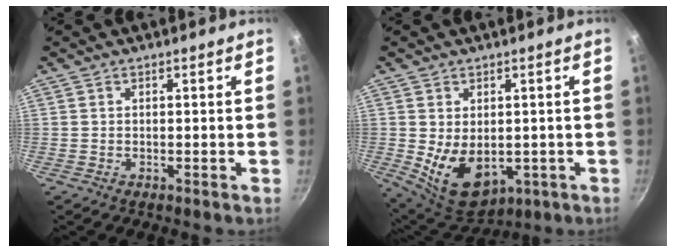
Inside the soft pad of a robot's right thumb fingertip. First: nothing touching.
{"total": 11.0, "force": [-1.2, 7.3, 8.2], "torque": [-0.113, -0.017, 0.008]}